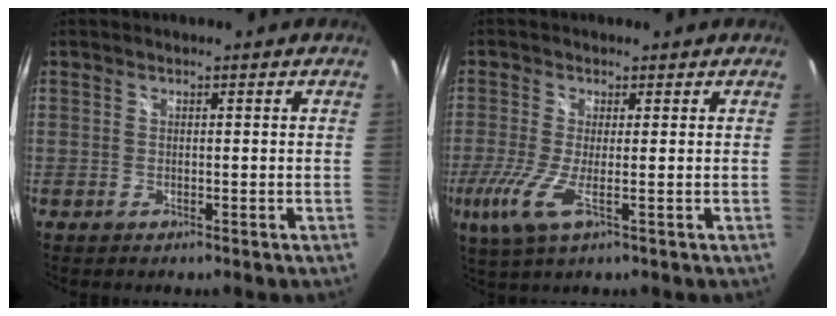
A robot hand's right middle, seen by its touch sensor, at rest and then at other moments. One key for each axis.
{"total": 6.1, "fx": -1.7, "fy": 0.6, "fz": 5.8, "tx": -0.142, "ty": -0.017, "tz": -0.037}